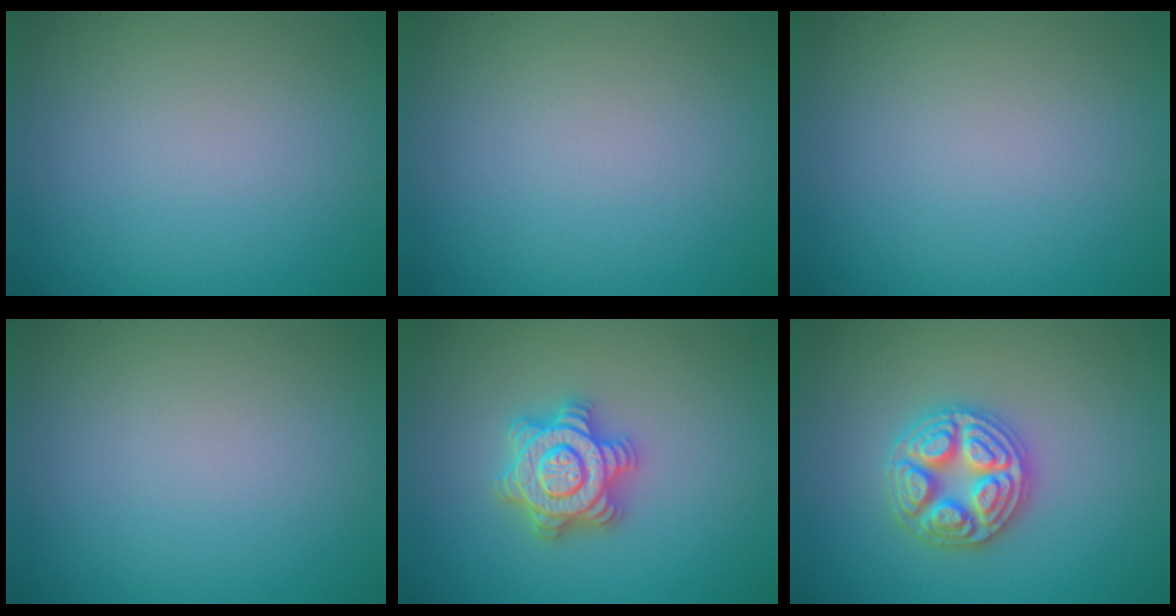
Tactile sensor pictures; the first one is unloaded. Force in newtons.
{"total": 0.0}
{"total": 0.0}
{"total": 0.0}
{"total": 4.6, "press": 4.6, "slide": 0.7}
{"total": 4.9, "press": 4.8, "slide": 0.6}